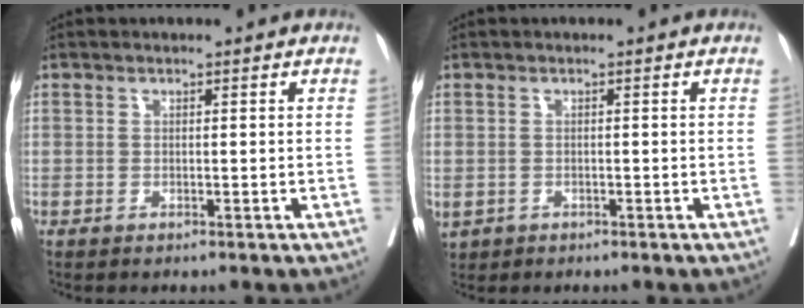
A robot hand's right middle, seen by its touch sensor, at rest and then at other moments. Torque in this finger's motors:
{"motor_torque": [0.47, -0.24, 0.91, 0.21]}